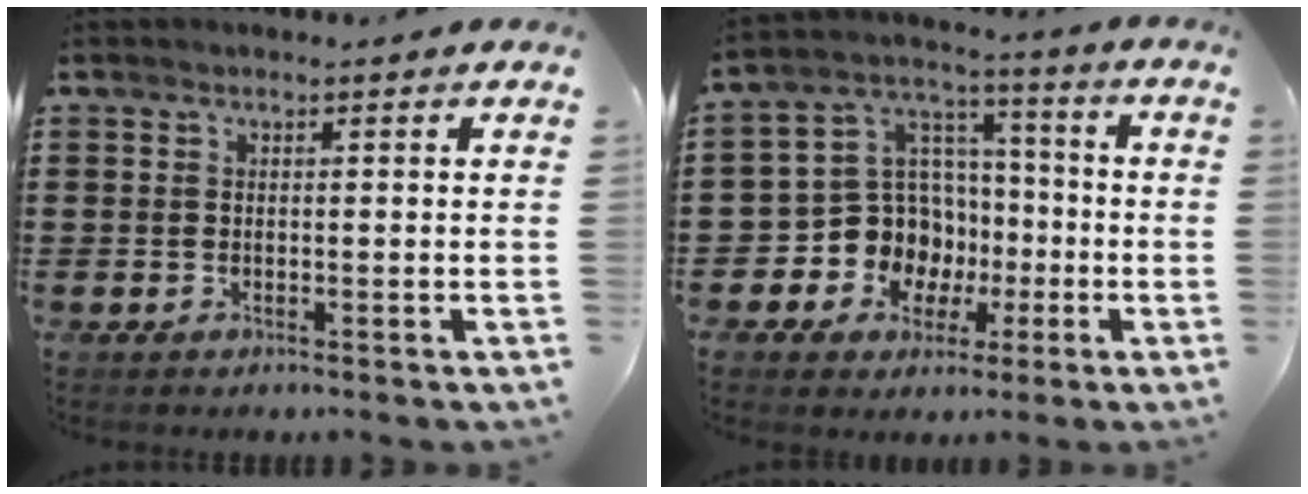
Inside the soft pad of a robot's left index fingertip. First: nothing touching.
{"total": 10.4, "force": [-2.9, 9.6, 2.7], "torque": [-0.097, 0.014, -0.045]}